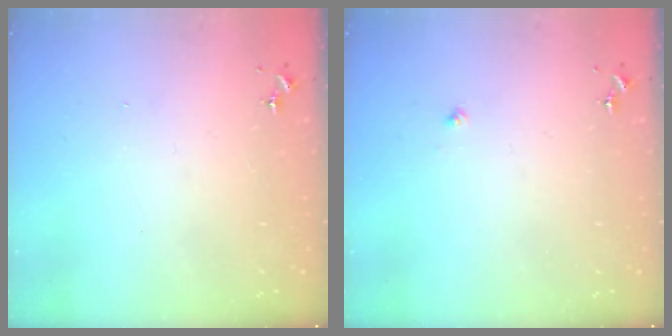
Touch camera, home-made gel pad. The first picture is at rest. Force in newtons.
{"total": 2.0, "press": 2.0, "slide": 0.2}